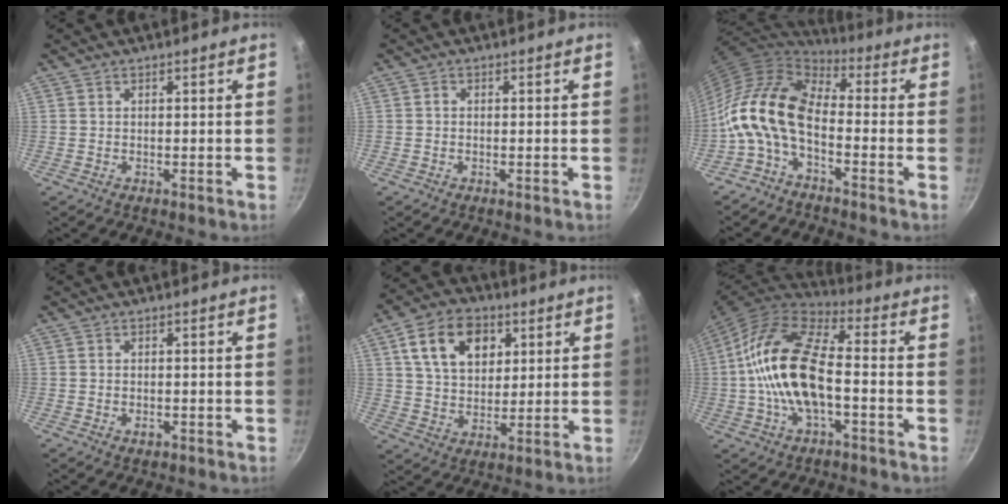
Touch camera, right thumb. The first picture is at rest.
{"total": 0.6, "force": [-0.1, 0.5, 0.2], "torque": [-0.001, 0.003, -0.004]}
{"total": 14.0, "force": [-3.3, 7.7, 11.2], "torque": [-0.207, 0.040, -0.086]}
{"total": 1.5, "force": [-0.6, 0.9, 1.0], "torque": [-0.015, 0.000, -0.010]}
{"total": 13.8, "force": [5.0, 9.6, 8.5], "torque": [-0.117, -0.004, 0.080]}
{"total": 17.9, "force": [-1.9, 8.6, 15.6], "torque": [-0.278, 0.037, -0.050]}